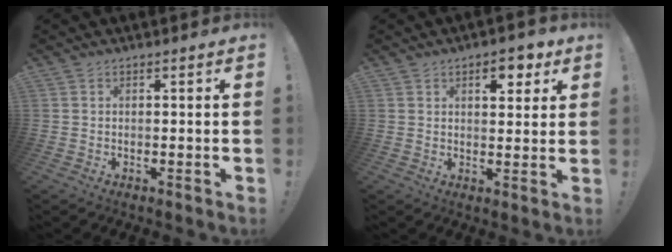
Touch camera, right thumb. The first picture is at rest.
{"total": 6.6, "force": [3.4, 3.5, 4.4], "torque": [-0.043, -0.012, 0.052]}